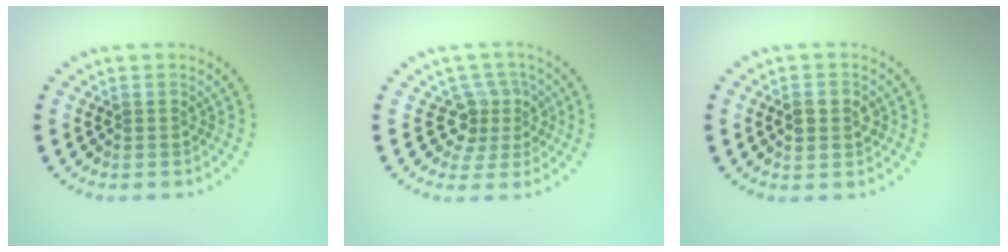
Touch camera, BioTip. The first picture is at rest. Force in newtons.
{"total": 3.1, "press": 2.2, "slide": 2.1}
{"total": 2.9, "press": 2.9, "slide": 0.2}